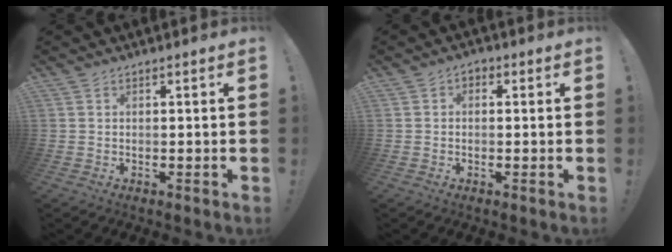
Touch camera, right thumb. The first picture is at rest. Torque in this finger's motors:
{"motor_torque": [0.03, -0.20, 0.01, -0.08, 0.00]}